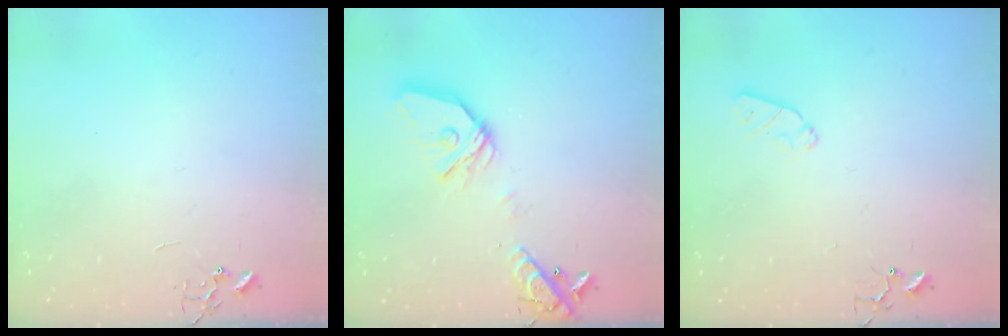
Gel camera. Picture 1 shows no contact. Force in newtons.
{"total": 17.0, "press": 16.8, "slide": 2.6}
{"total": 5.2, "press": 5.1, "slide": 0.7}